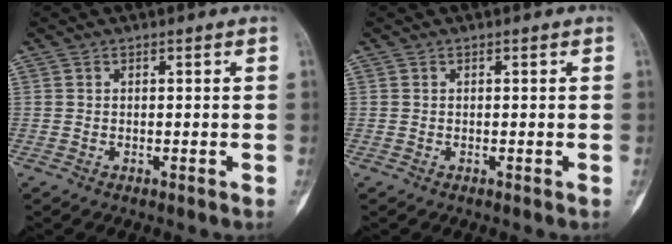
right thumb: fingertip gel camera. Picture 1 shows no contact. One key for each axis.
{"total": 0.0}